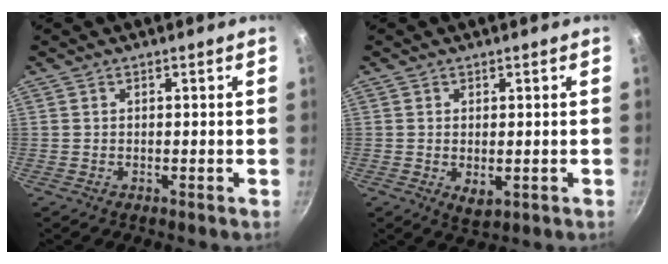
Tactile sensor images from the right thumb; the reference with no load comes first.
{"total": 3.2, "force": [-0.4, 1.8, 2.6], "torque": [-0.042, -0.011, -0.001]}